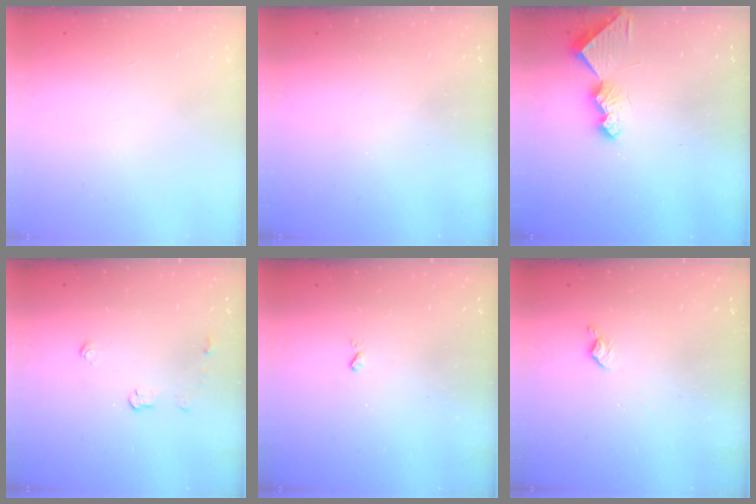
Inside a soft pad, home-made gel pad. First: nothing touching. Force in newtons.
{"total": 0.0}
{"total": 8.9, "press": 8.9, "slide": 0.4}
{"total": 3.9, "press": 3.9, "slide": 0.2}
{"total": 2.0, "press": 2.0, "slide": 0.4}
{"total": 5.9, "press": 5.9, "slide": 0.8}